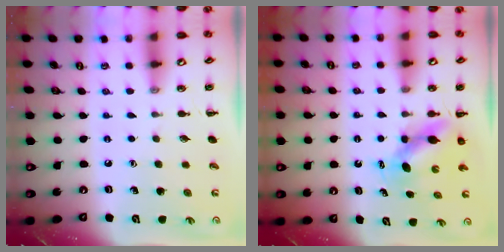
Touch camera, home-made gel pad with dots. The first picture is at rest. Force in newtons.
{"total": 6.9, "press": 6.9, "slide": 0.4}